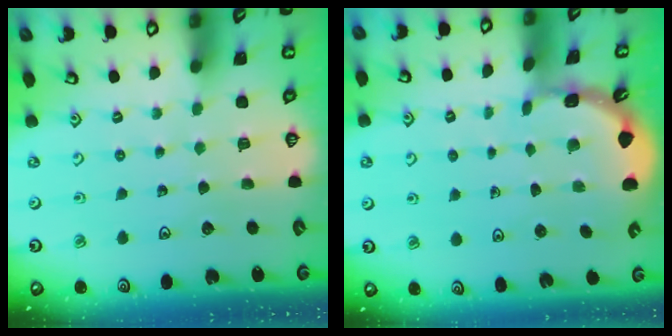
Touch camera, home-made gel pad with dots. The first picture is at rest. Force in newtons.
{"total": 1.6, "press": 1.6, "slide": 0.1}